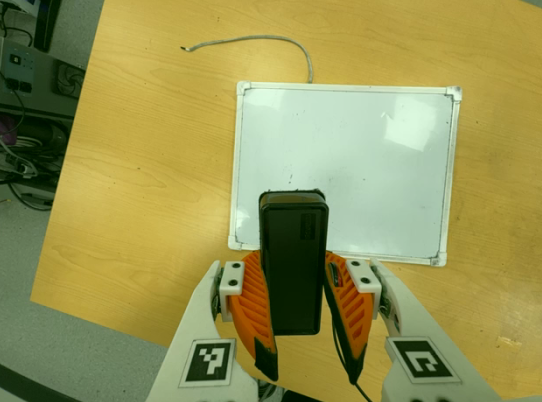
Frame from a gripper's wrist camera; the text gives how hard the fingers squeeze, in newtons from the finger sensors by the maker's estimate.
{"total": 8.2, "left": 6.9, "right": 9.5}